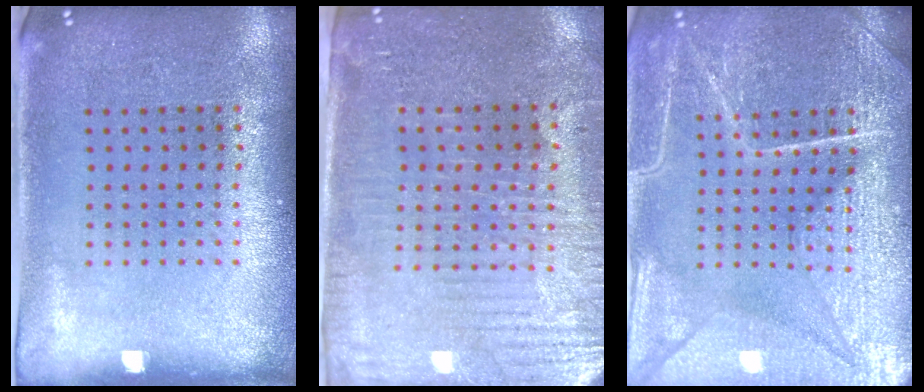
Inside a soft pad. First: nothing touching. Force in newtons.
{"total": 3.7, "press": 3.5, "slide": 1.4}
{"total": 7.2, "press": 7.1, "slide": 0.9}